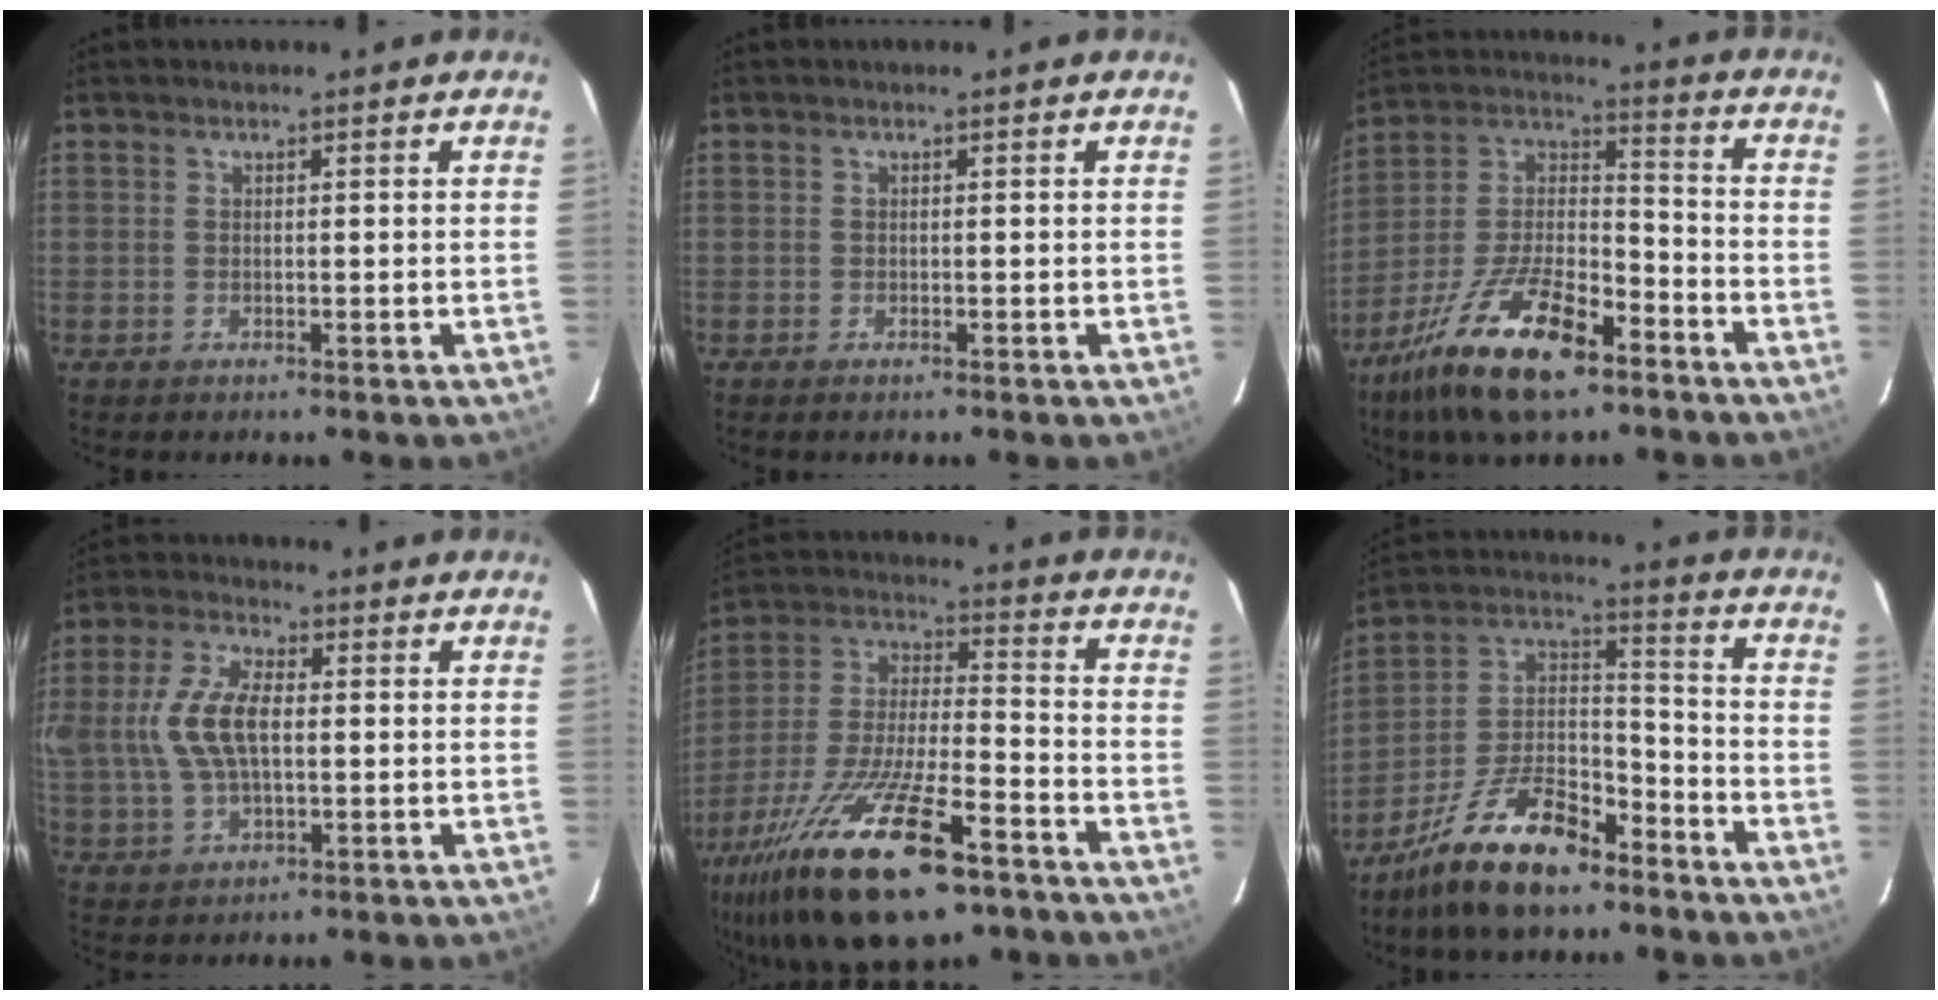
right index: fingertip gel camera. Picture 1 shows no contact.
{"total": 0.0}
{"total": 20.2, "force": [-12.2, 8.0, 14.0], "torque": [-0.283, -0.007, -0.222]}
{"total": 11.6, "force": [0.6, 6.1, 9.9], "torque": [-0.205, 0.012, 0.014]}
{"total": 26.1, "force": [-15.8, 8.4, 19.0], "torque": [-0.372, -0.043, -0.273]}
{"total": 17.1, "force": [-11.7, 7.2, 10.2], "torque": [-0.206, 0.023, -0.210]}